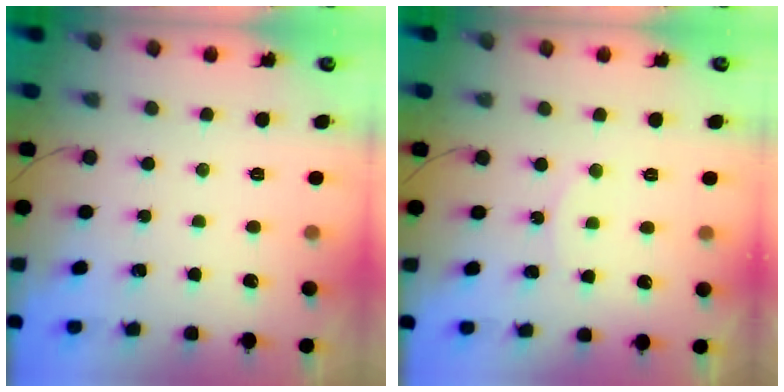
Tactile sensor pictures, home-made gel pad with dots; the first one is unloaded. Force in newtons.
{"total": 5.4, "press": 5.3, "slide": 0.7}